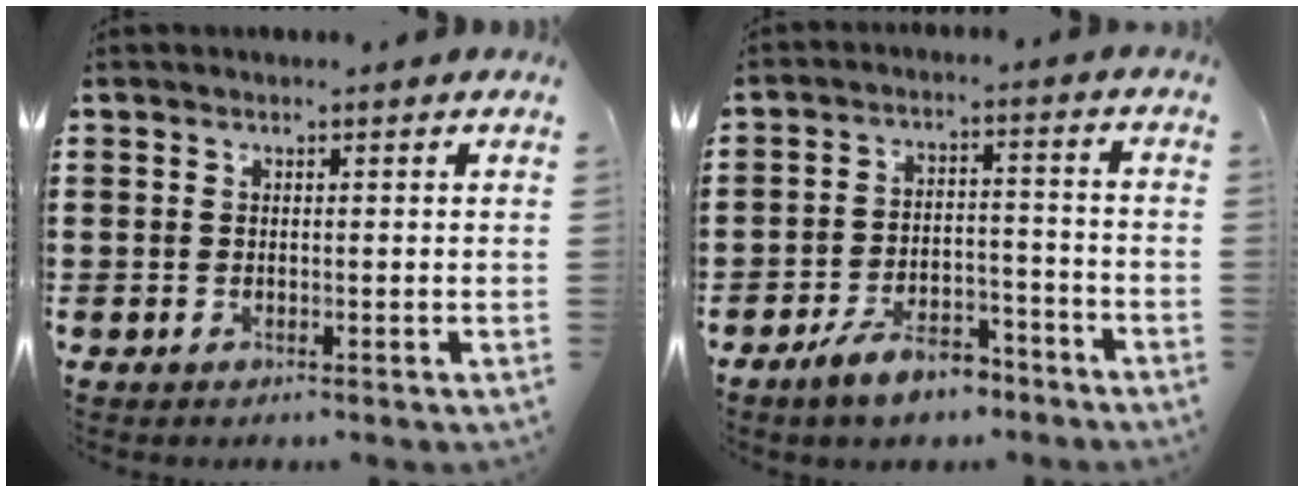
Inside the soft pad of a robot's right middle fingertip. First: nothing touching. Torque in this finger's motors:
{"motor_torque": [2.14, 0.00, 0.73, 0.19]}